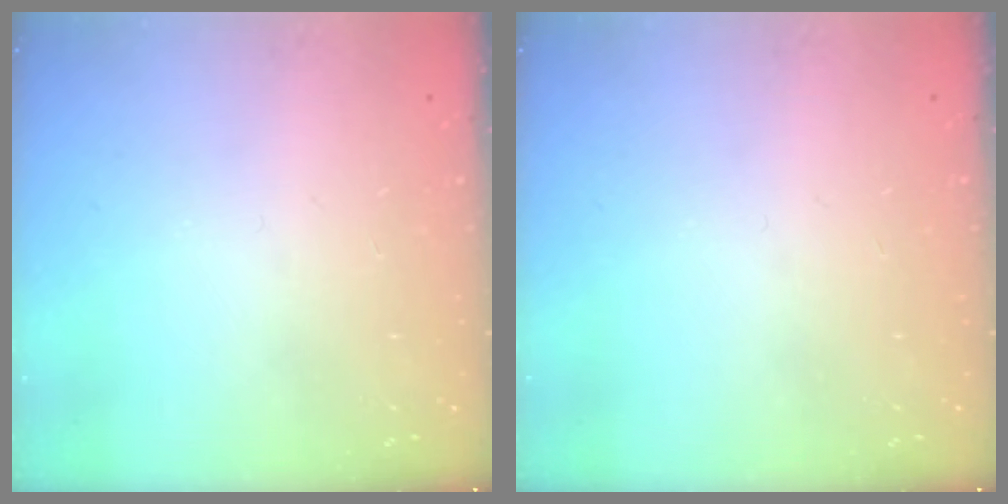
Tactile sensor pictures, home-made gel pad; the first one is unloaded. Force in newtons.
{"total": 0.0}